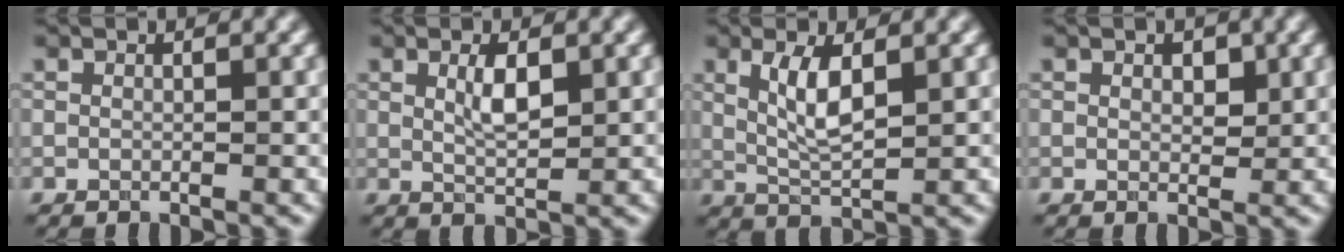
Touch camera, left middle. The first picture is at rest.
{"total": 2.0, "force": [0.5, 0.4, 1.8], "torque": [-0.045, 0.001, 0.021]}
{"total": 3.3, "force": [0.9, 0.8, 3.1], "torque": [-0.075, -0.002, 0.029]}
{"total": 0.9, "force": [0.4, 0.5, 0.6], "torque": [-0.010, -0.001, 0.018]}